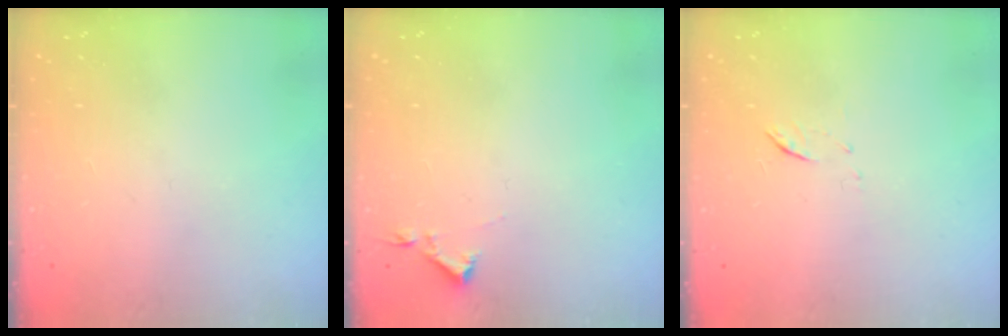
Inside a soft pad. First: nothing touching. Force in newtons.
{"total": 2.9, "press": 2.9, "slide": 0.5}
{"total": 5.2, "press": 5.1, "slide": 0.7}